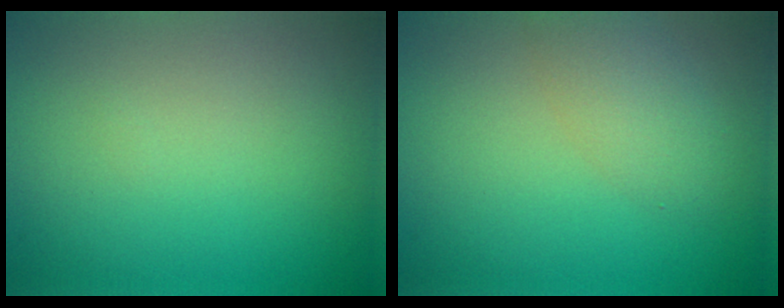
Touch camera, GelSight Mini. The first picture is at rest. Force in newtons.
{"total": 2.6, "press": 2.6, "slide": 0.1}